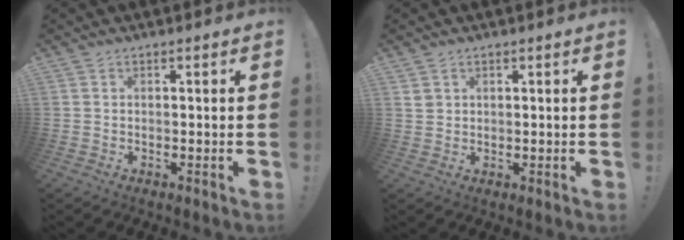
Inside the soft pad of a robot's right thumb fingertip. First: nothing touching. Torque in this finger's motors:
{"motor_torque": [-0.35, 0.08, -0.09, 0.29, 0.00]}